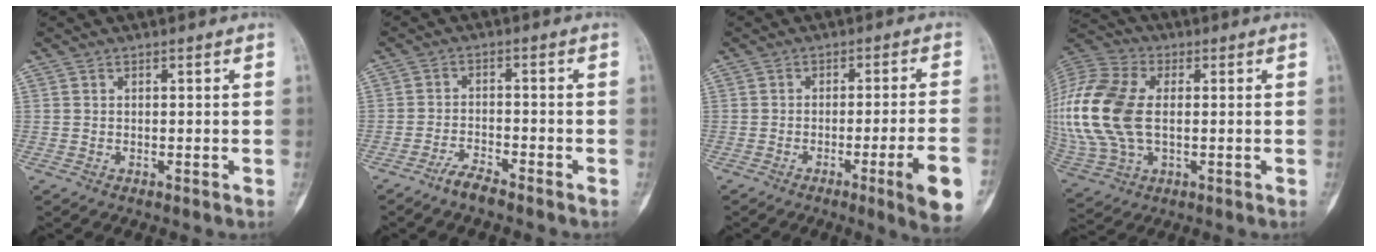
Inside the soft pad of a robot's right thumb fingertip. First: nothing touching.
{"total": 3.6, "force": [-3.2, 0.6, 1.7], "torque": [-0.040, 0.015, -0.064]}
{"total": 10.2, "force": [-4.1, 0.4, 9.3], "torque": [-0.125, 0.004, -0.054]}
{"total": 21.1, "force": [0.6, 13.1, 16.5], "torque": [-0.393, 0.007, 0.015]}